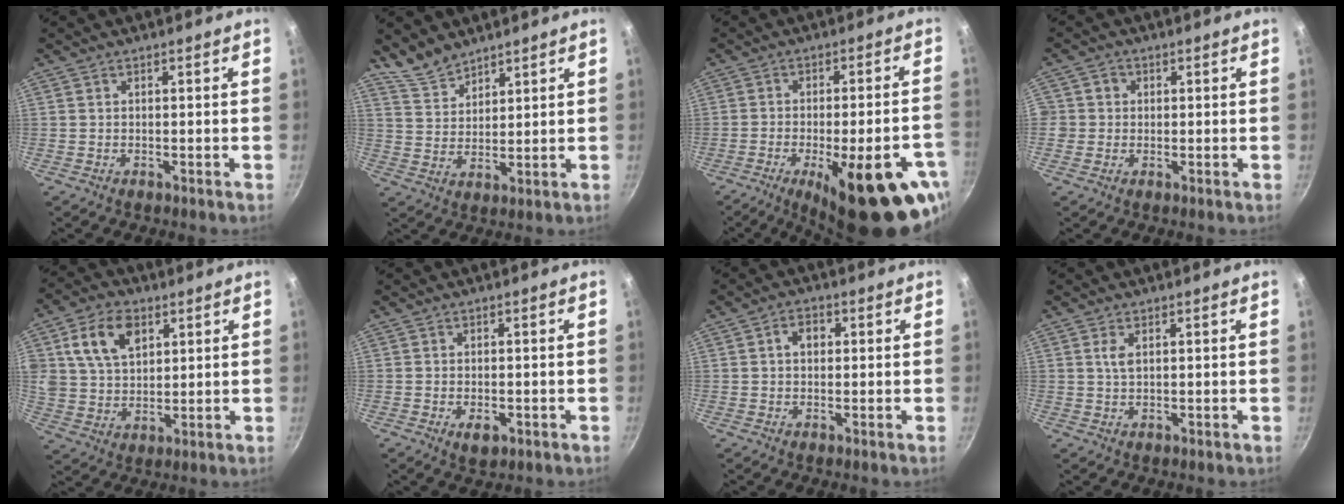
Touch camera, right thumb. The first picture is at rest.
{"total": 6.2, "force": [5.5, 2.4, 1.6], "torque": [-0.019, -0.028, 0.113]}
{"total": 22.4, "force": [-10.0, 7.1, 18.8], "torque": [-0.219, 0.021, -0.126]}
{"total": 3.0, "force": [-0.1, 3.0, 0.6], "torque": [0.010, 0.007, -0.009]}
{"total": 11.8, "force": [4.6, 8.1, 7.3], "torque": [-0.116, -0.009, 0.082]}
{"total": 3.1, "force": [-1.1, 1.8, 2.3], "torque": [-0.031, 0.000, -0.012]}
{"total": 3.7, "force": [0.7, 2.8, 2.4], "torque": [-0.021, 0.010, 0.006]}
{"total": 2.2, "force": [0.7, 1.1, 1.7], "torque": [-0.033, -0.003, 0.015]}